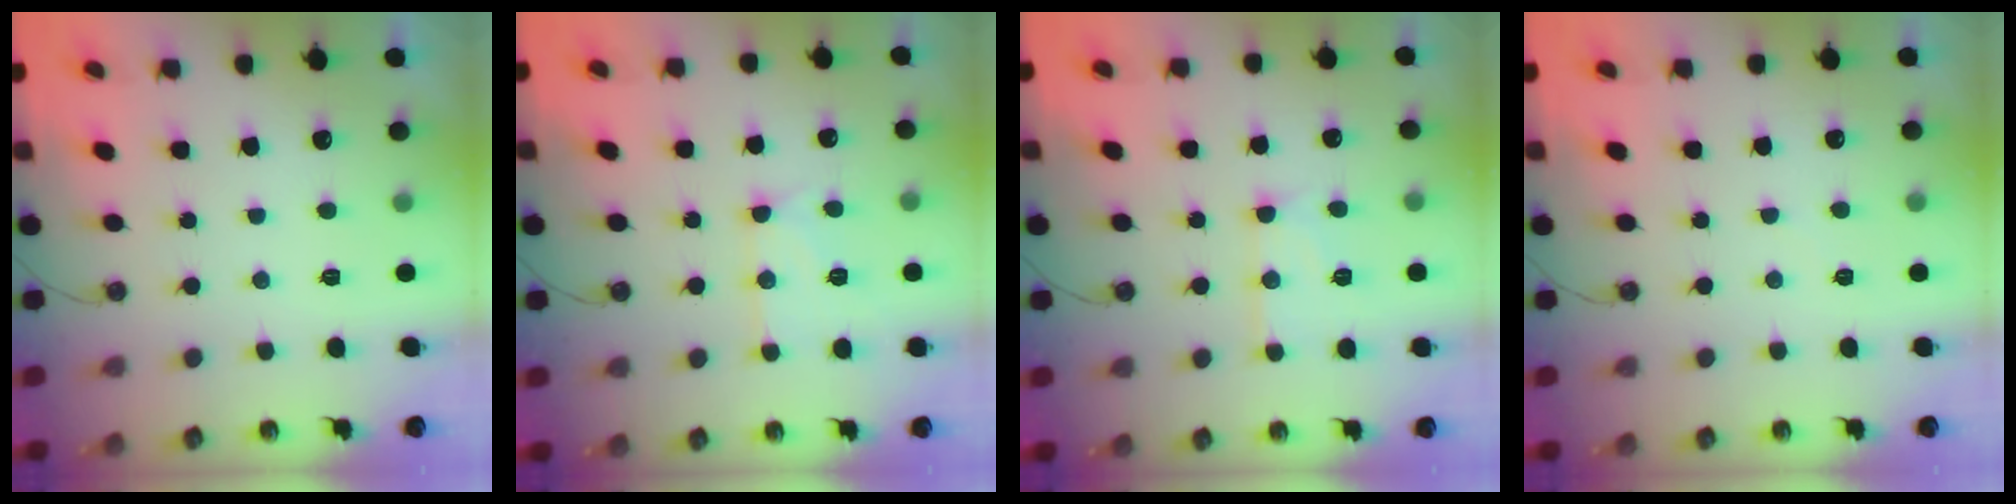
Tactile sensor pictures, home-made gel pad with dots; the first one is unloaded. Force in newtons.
{"total": 11.9, "press": 11.9, "slide": 1.1}
{"total": 10.0, "press": 10.0, "slide": 0.6}
{"total": 3.3, "press": 3.2, "slide": 0.5}